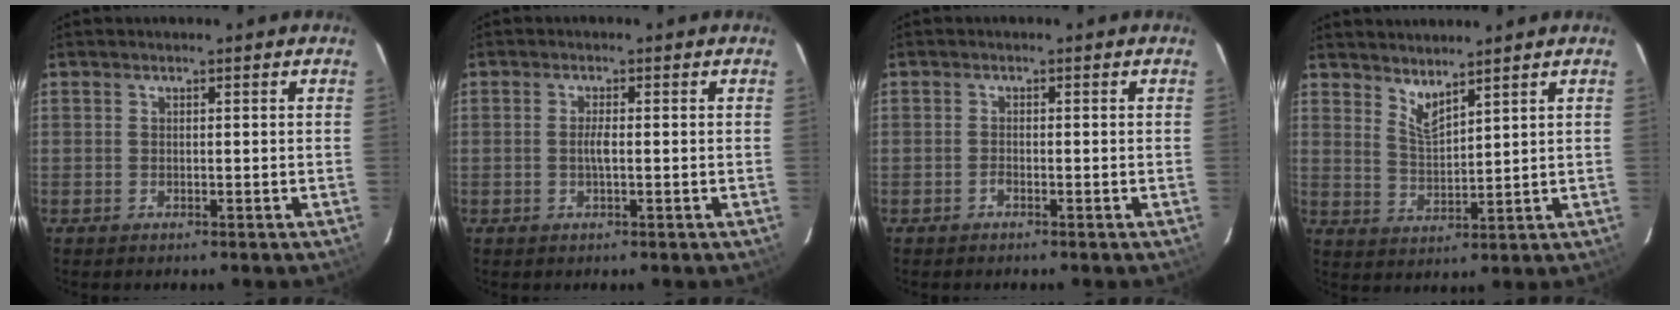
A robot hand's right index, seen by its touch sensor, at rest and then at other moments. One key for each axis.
{"total": 1.8, "fx": -0.2, "fy": 0.2, "fz": 1.8, "tx": -0.035, "ty": -0.001, "tz": -0.006}
{"total": 0.7, "fx": -0.6, "fy": 0.2, "fz": 0.3, "tx": -0.004, "ty": 0.002, "tz": -0.012}
{"total": 4.5, "fx": 3.9, "fy": 0.7, "fz": 2.2, "tx": -0.040, "ty": -0.010, "tz": 0.071}